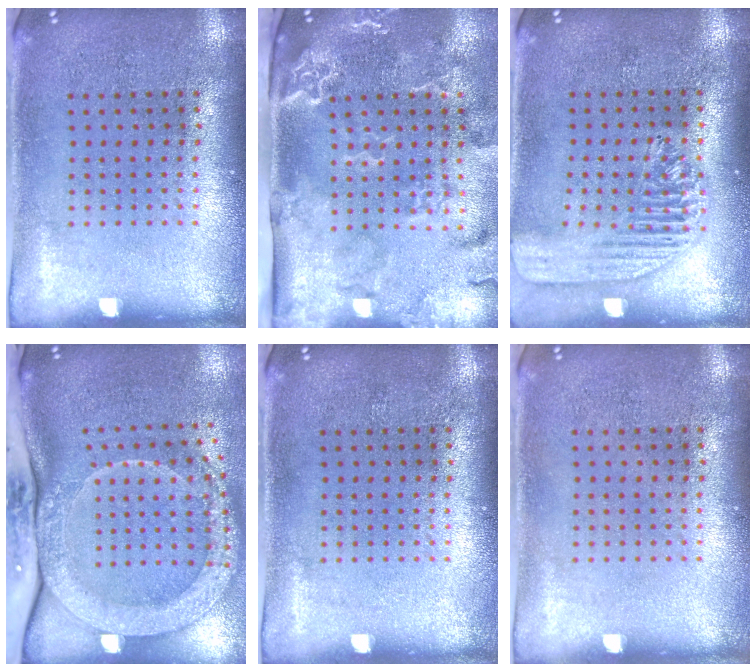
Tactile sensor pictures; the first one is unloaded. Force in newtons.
{"total": 3.1, "press": 2.4, "slide": 2.0}
{"total": 1.8, "press": 1.6, "slide": 0.7}
{"total": 3.0, "press": 2.3, "slide": 2.0}
{"total": 0.0}
{"total": 0.0}